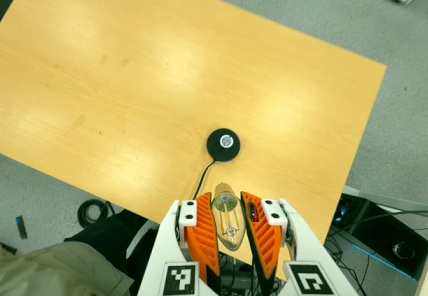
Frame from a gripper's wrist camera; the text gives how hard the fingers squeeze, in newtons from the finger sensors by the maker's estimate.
{"total": 18.7, "left": 20.3, "right": 17.1}